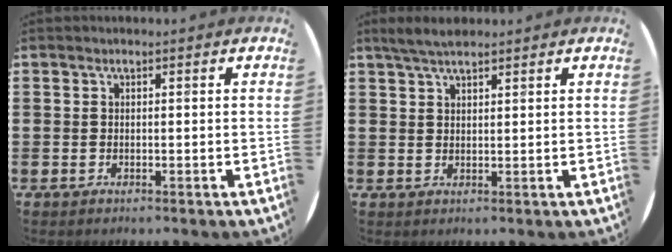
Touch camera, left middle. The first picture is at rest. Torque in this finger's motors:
{"motor_torque": [0.63, -0.53, 0.08, 0.02]}